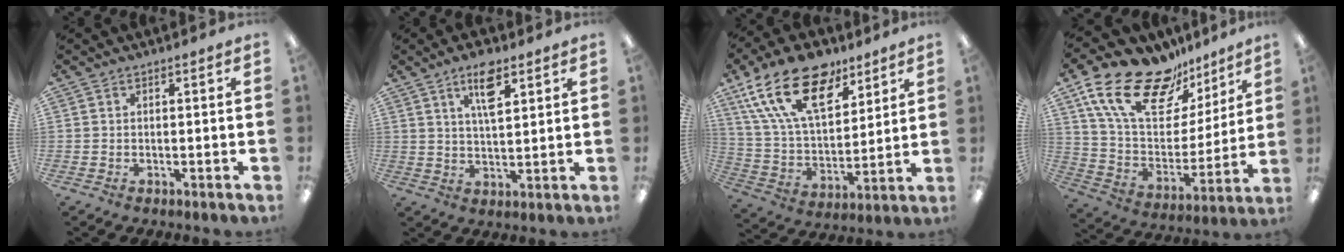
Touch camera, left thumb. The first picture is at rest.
{"total": 8.4, "force": [4.9, 3.4, 5.8], "torque": [-0.087, -0.017, 0.080]}
{"total": 22.1, "force": [12.8, 11.6, 13.8], "torque": [-0.256, -0.061, 0.229]}
{"total": 21.5, "force": [15.0, 10.7, 11.2], "torque": [-0.207, -0.089, 0.272]}